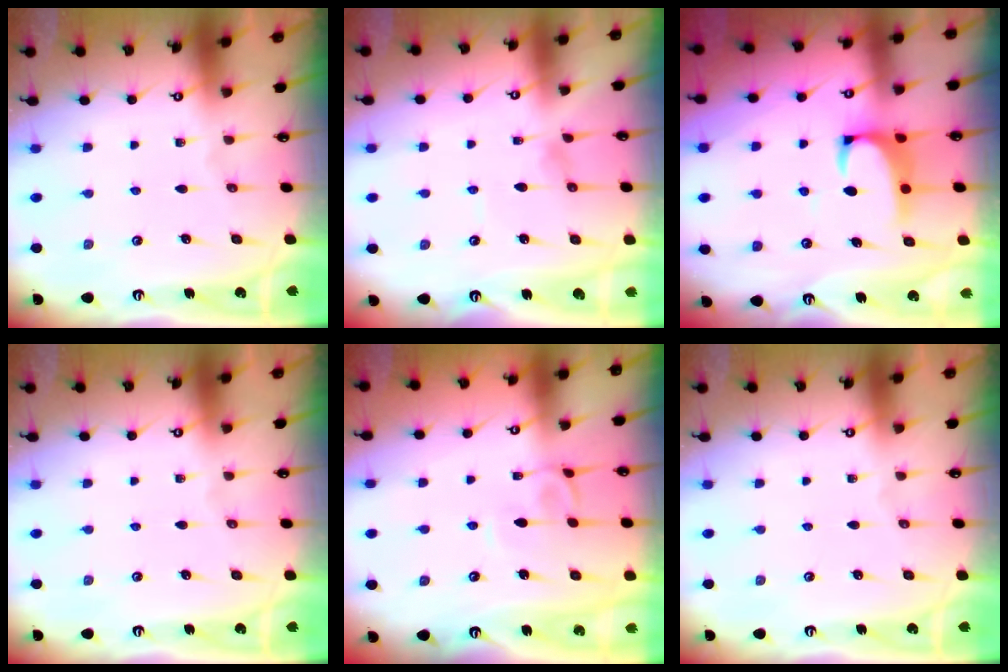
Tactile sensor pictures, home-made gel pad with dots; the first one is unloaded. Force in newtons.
{"total": 0.9, "press": 0.9, "slide": 0.3}
{"total": 2.1, "press": 1.9, "slide": 0.9}
{"total": 0.0}
{"total": 3.2, "press": 3.2, "slide": 0.2}
{"total": 0.0}